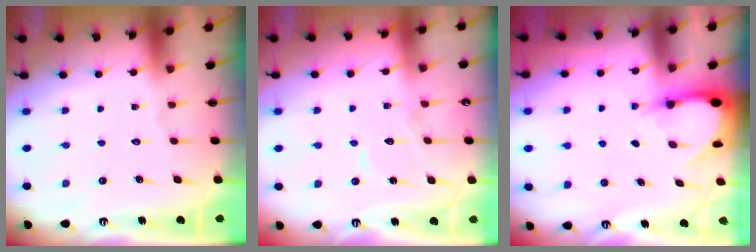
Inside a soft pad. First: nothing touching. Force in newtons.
{"total": 8.4, "press": 8.4, "slide": 0.5}
{"total": 3.2, "press": 3.2, "slide": 0.3}